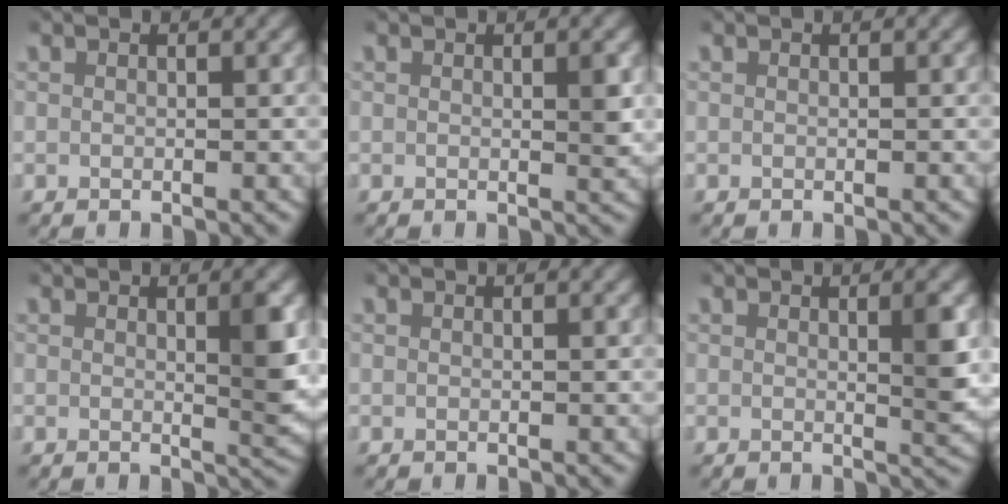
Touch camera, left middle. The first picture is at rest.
{"total": 1.1, "force": [0.3, 0.1, 1.0], "torque": [-0.007, -0.004, 0.004]}
{"total": 0.0}
{"total": 2.8, "force": [0.6, 0.5, 2.7], "torque": [-0.028, -0.009, 0.010]}
{"total": 0.0}
{"total": 2.3, "force": [0.5, 0.3, 2.2], "torque": [-0.022, -0.008, 0.008]}